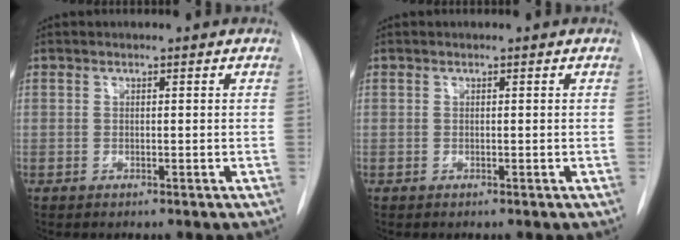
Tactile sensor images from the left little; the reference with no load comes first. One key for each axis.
{"total": 0.0}